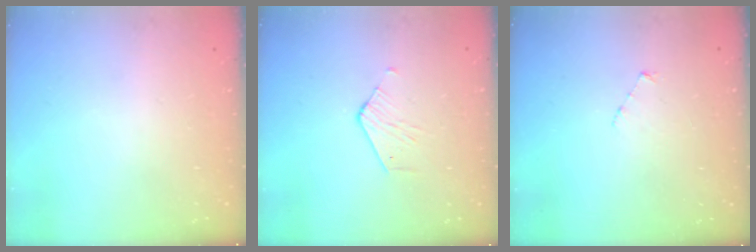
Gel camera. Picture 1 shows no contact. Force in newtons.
{"total": 2.5, "press": 2.5, "slide": 0.2}
{"total": 3.1, "press": 3.0, "slide": 0.3}